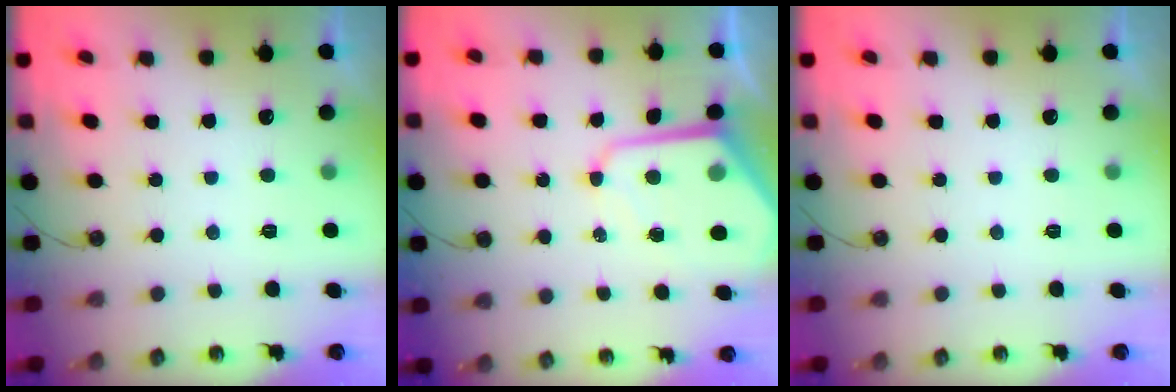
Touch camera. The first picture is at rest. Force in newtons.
{"total": 9.6, "press": 9.5, "slide": 0.8}
{"total": 0.0}